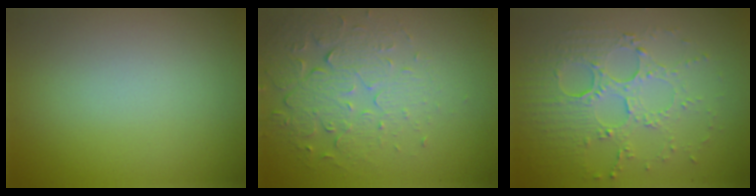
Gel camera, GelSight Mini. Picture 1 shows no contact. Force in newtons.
{"total": 5.4, "press": 3.7, "slide": 3.9}
{"total": 5.6, "press": 3.9, "slide": 4.1}